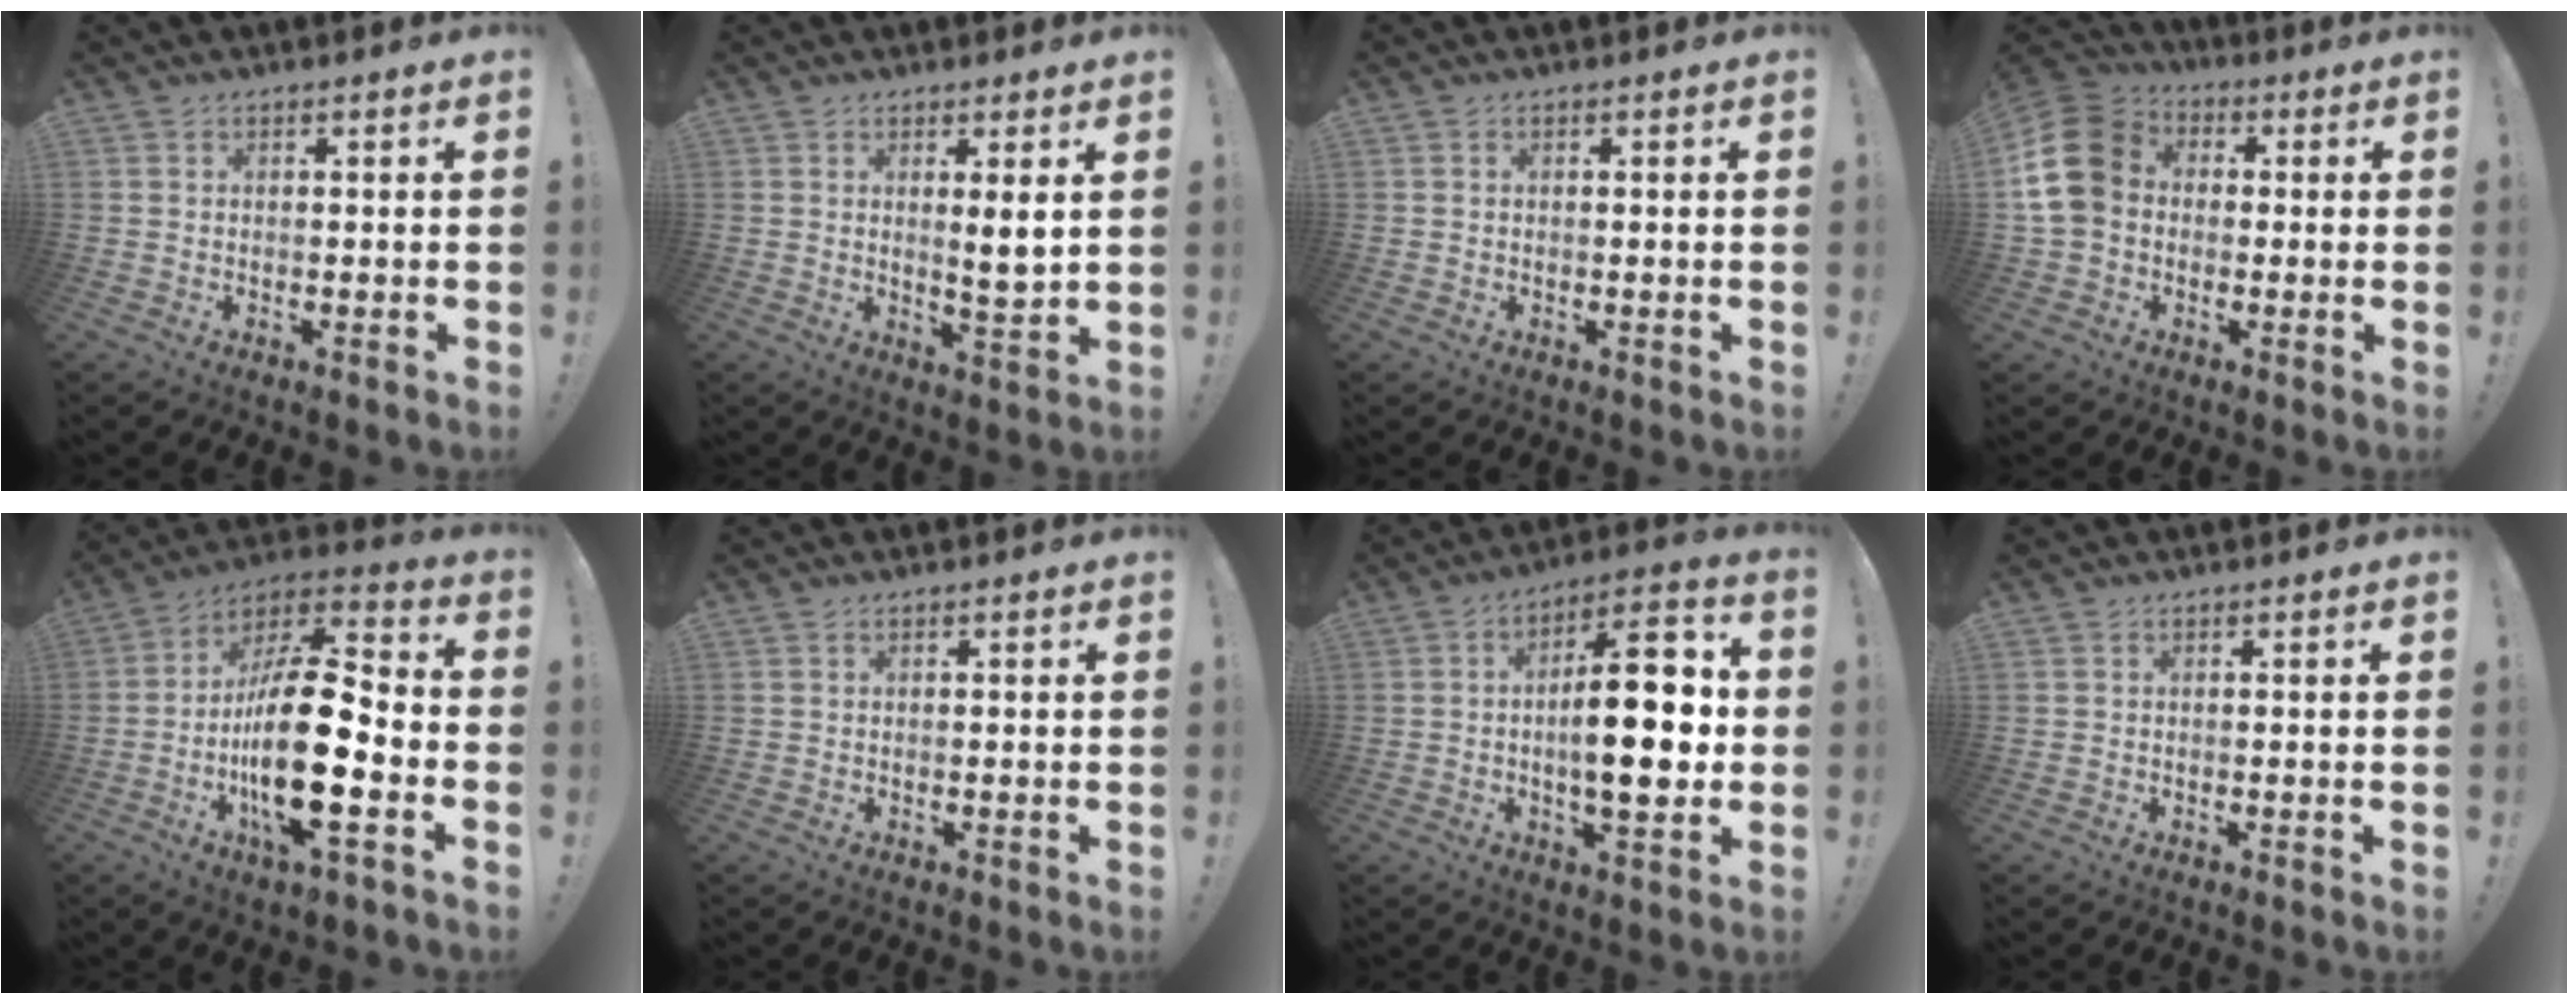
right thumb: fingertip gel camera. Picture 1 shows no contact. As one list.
[{"total": 5.9, "force": [1.7, 0.6, 5.6], "torque": [-0.078, -0.018, 0.020]}, {"total": 0.6, "force": [0.3, 0.4, 0.2], "torque": [-0.007, 0.003, 0.006]}, {"total": 14.5, "force": [0.3, 11.6, 8.6], "torque": [-0.162, 0.023, 0.011]}, {"total": 23.7, "force": [-5.4, 7.6, 21.8], "torque": [-0.416, 0.025, -0.091]}, {"total": 0.0}, {"total": 18.2, "force": [-0.9, 6.8, 16.9], "torque": [-0.258, 0.002, -0.021]}, {"total": 0.0}]